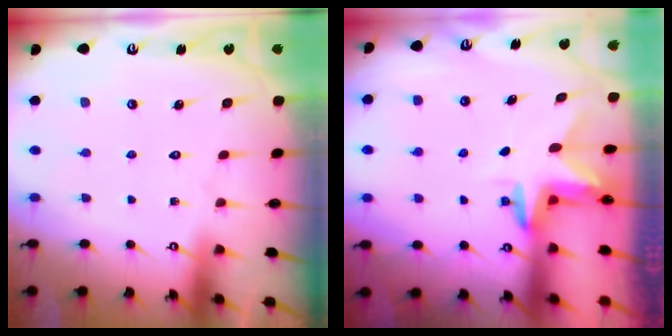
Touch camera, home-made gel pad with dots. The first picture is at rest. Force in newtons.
{"total": 2.8, "press": 2.8, "slide": 0.1}